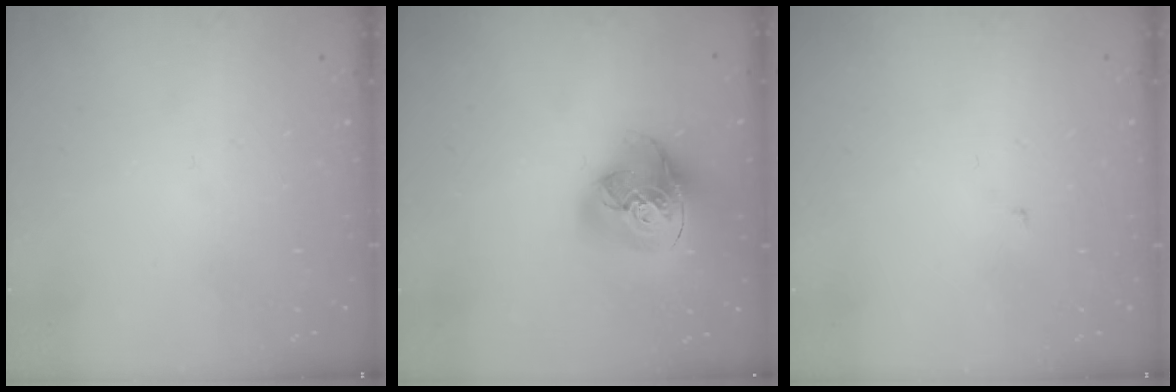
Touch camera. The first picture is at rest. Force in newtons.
{"total": 17.3, "press": 17.2, "slide": 2.0}
{"total": 1.8, "press": 1.8, "slide": 0.2}